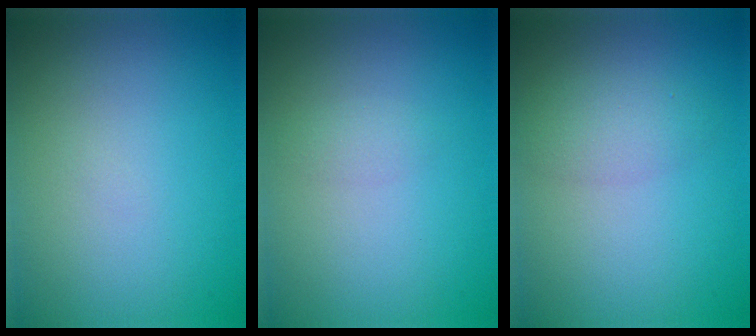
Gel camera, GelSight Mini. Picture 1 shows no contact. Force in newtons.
{"total": 0.9, "press": 0.9, "slide": 0.0}
{"total": 2.2, "press": 2.2, "slide": 0.1}